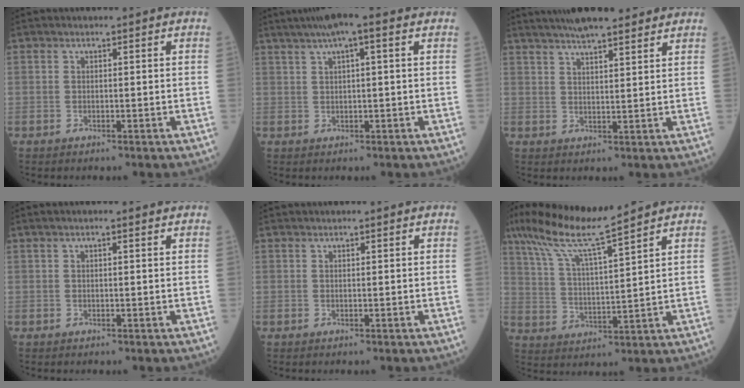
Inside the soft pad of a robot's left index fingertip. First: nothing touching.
{"total": 6.4, "force": [3.8, 0.4, 5.1], "torque": [-0.085, 0.029, 0.060]}
{"total": 11.3, "force": [9.5, 1.4, 5.8], "torque": [-0.088, 0.022, 0.139]}
{"total": 1.4, "force": [1.0, -0.1, 0.9], "torque": [-0.018, 0.017, 0.016]}
{"total": 0.0}
{"total": 11.0, "force": [9.0, -1.2, 6.2], "torque": [-0.120, 0.009, 0.168]}